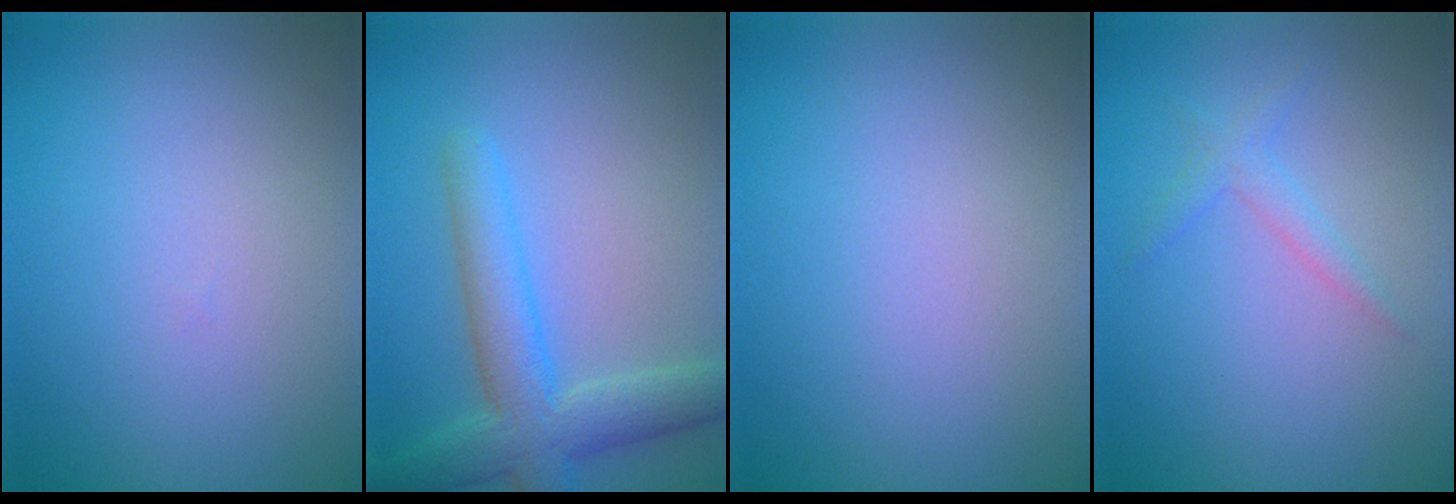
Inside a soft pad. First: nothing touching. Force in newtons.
{"total": 5.3, "press": 5.2, "slide": 0.3}
{"total": 0.0}
{"total": 1.4, "press": 1.4, "slide": 0.0}